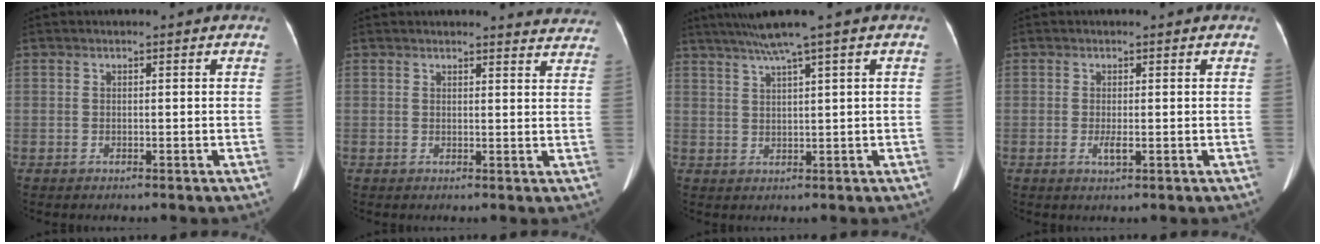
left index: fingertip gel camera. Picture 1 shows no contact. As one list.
[{"total": 9.1, "force": [8.9, 1.6, 1.2], "torque": [0.019, -0.017, 0.067]}, {"total": 5.4, "force": [3.7, -1.3, 3.7], "torque": [-0.069, 0.016, 0.067]}, {"total": 1.7, "force": [-0.1, 0.4, 1.7], "torque": [-0.031, -0.001, -0.003]}]